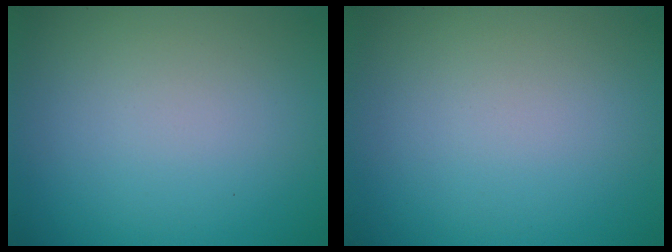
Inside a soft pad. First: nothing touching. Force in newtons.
{"total": 0.0}